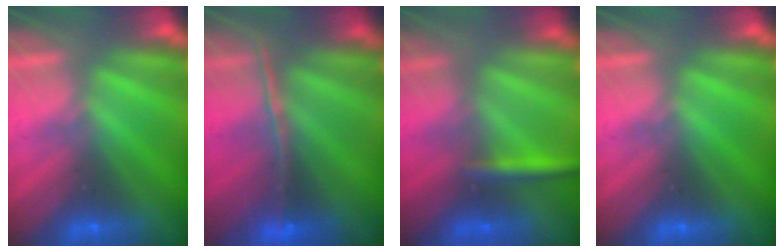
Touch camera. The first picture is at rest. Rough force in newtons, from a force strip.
{"total": 1.7}
{"total": 2.8}
{"total": 0.0}